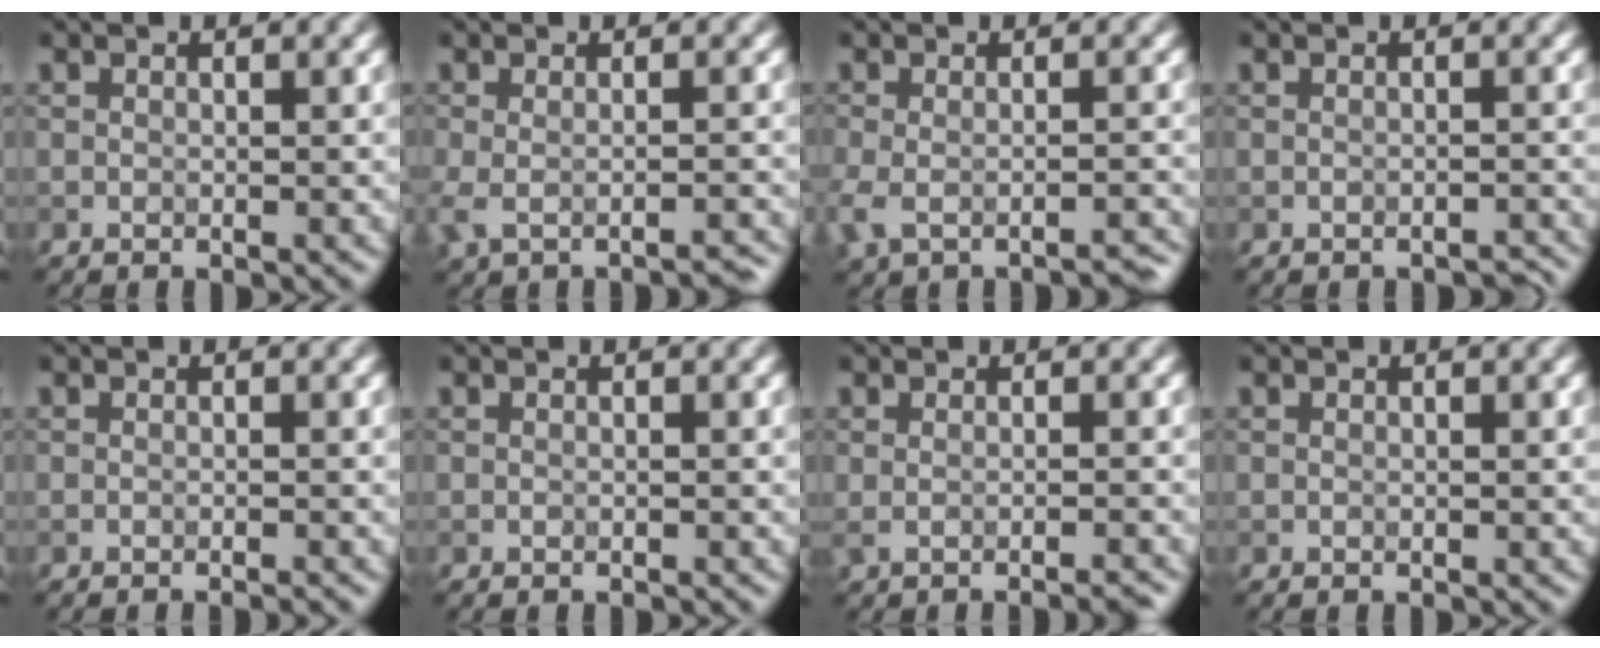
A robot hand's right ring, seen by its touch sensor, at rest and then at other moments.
{"total": 3.8, "force": [-3.0, 1.1, 2.1], "torque": [-0.042, -0.008, -0.048]}
{"total": 4.5, "force": [-3.4, 1.6, 2.5], "torque": [-0.049, -0.007, -0.058]}
{"total": 1.2, "force": [-1.1, 0.4, 0.3], "torque": [-0.001, 0.001, -0.015]}
{"total": 0.9, "force": [-0.9, -0.1, 0.0], "torque": [0.001, 0.003, -0.014]}
{"total": 0.0}
{"total": 2.0, "force": [-1.6, 0.0, 1.1], "torque": [-0.016, -0.002, -0.025]}
{"total": 0.0}